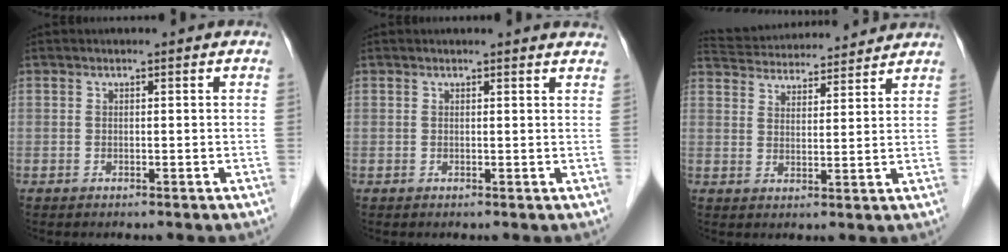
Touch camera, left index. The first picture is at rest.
{"total": 3.5, "force": [3.4, 0.2, 0.7], "torque": [-0.011, -0.006, 0.020]}
{"total": 14.9, "force": [14.2, 2.4, 3.9], "torque": [-0.073, 0.039, 0.214]}